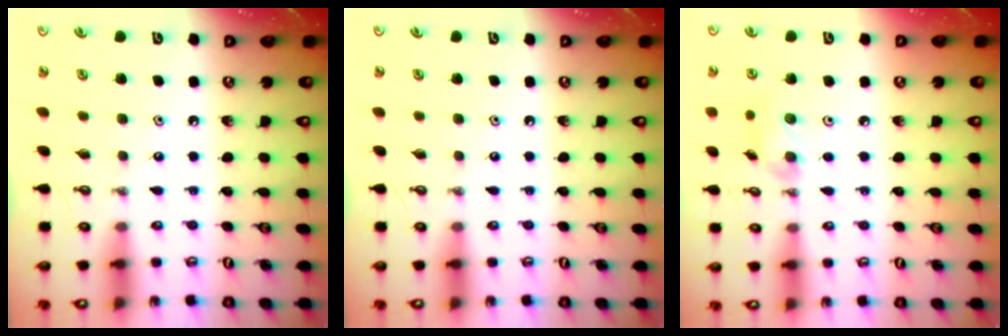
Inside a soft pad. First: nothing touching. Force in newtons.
{"total": 0.0}
{"total": 5.9, "press": 5.5, "slide": 2.1}